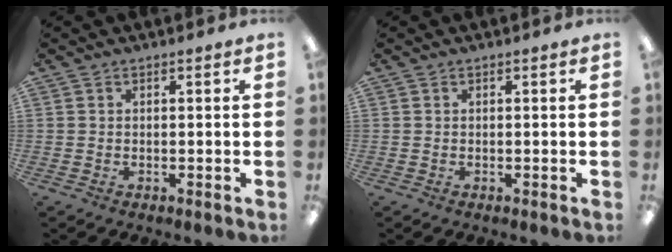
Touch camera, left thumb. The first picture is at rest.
{"total": 0.0}